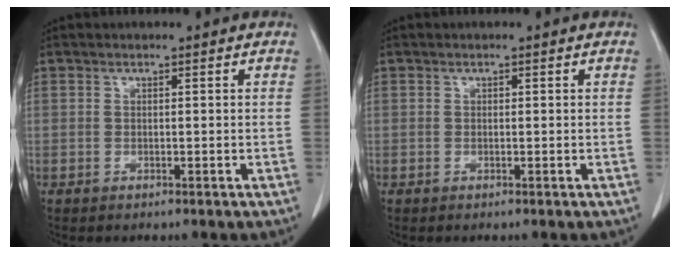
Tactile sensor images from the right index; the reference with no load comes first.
{"total": 0.0}